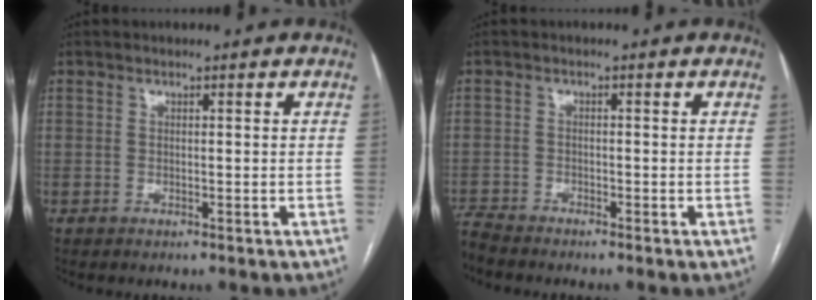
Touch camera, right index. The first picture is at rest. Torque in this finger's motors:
{"motor_torque": [-0.15, -0.15, -0.03, 0.01]}